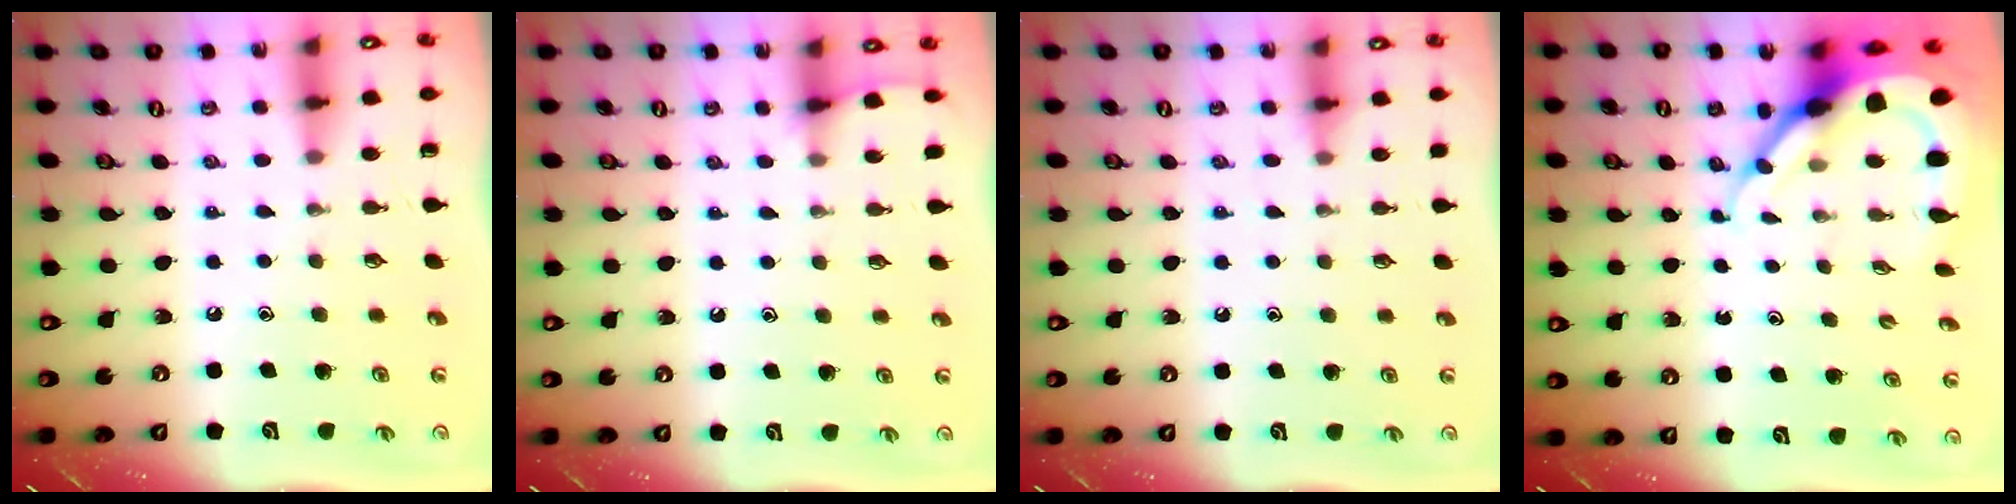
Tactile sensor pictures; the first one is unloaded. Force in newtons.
{"total": 2.4, "press": 2.4, "slide": 0.4}
{"total": 4.3, "press": 4.3, "slide": 0.5}
{"total": 9.7, "press": 9.7, "slide": 1.0}